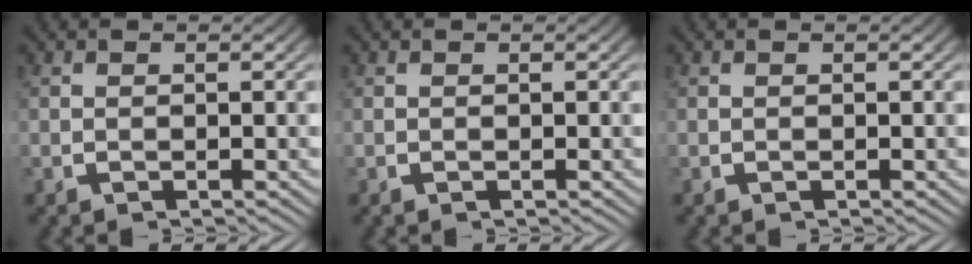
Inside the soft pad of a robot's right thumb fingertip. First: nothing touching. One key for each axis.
{"total": 0.0}
{"total": 0.0}